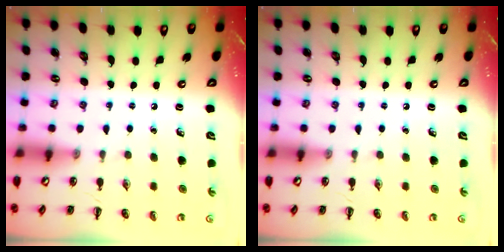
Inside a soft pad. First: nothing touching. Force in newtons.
{"total": 0.0}